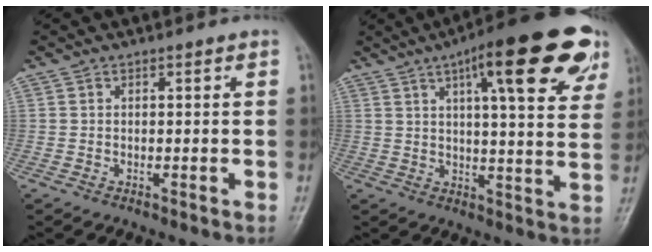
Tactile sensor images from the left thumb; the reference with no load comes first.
{"total": 20.0, "force": [10.0, 5.4, 16.5], "torque": [-0.200, -0.013, 0.132]}